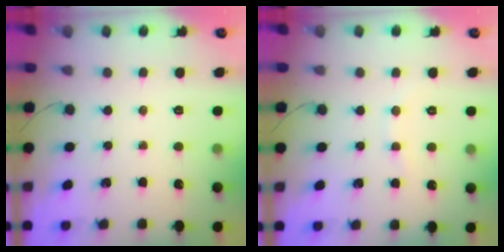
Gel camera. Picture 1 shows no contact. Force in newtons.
{"total": 3.9, "press": 3.7, "slide": 1.0}